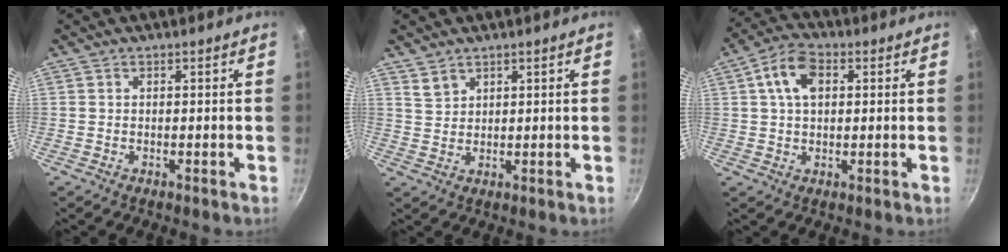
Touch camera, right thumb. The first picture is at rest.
{"total": 2.8, "force": [2.1, 1.6, 0.8], "torque": [-0.004, -0.003, 0.046]}
{"total": 7.9, "force": [2.1, 5.0, 5.8], "torque": [-0.090, 0.013, 0.029]}